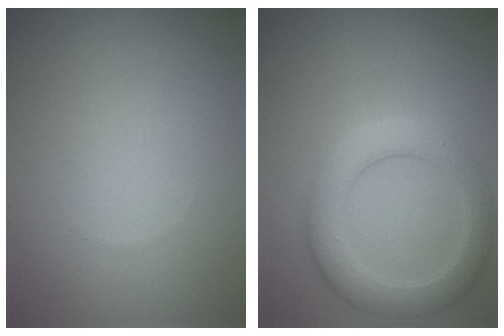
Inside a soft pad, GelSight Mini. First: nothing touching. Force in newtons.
{"total": 4.4, "press": 4.4, "slide": 0.1}